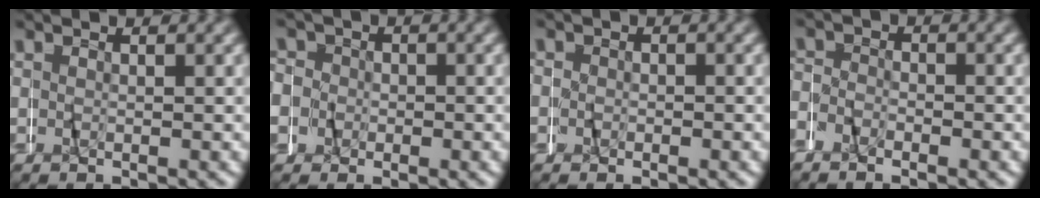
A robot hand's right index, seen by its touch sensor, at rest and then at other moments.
{"total": 5.8, "force": [0.7, 5.6, 1.6], "torque": [-0.035, 0.009, -0.005]}
{"total": 1.2, "force": [-0.3, 1.1, -0.1], "torque": [0.004, 0.002, -0.012]}
{"total": 2.5, "force": [-2.1, 1.4, -0.3], "torque": [-0.004, 0.006, -0.046]}